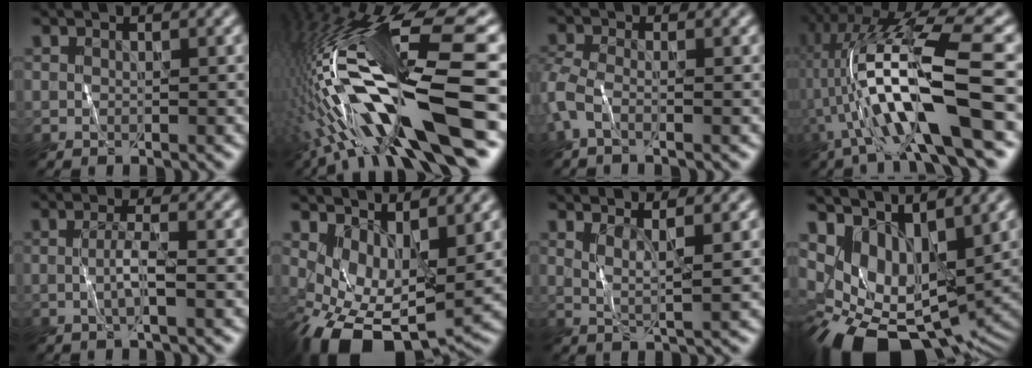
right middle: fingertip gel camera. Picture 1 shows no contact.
{"total": 17.6, "force": [-3.9, 3.5, 16.8], "torque": [-0.307, 0.017, -0.067]}
{"total": 2.2, "force": [-1.1, 0.7, 1.7], "torque": [-0.046, -0.006, -0.035]}
{"total": 12.1, "force": [-1.6, 2.2, 11.8], "torque": [-0.223, 0.018, -0.026]}
{"total": 2.0, "force": [-0.3, 0.3, 2.0], "torque": [-0.041, -0.001, -0.007]}
{"total": 8.5, "force": [-0.2, 4.9, 7.0], "torque": [-0.130, -0.024, 0.005]}
{"total": 2.3, "force": [1.4, 0.4, 1.8], "torque": [-0.030, -0.008, 0.027]}
{"total": 8.9, "force": [-0.1, 5.8, 6.7], "torque": [-0.121, -0.031, 0.017]}